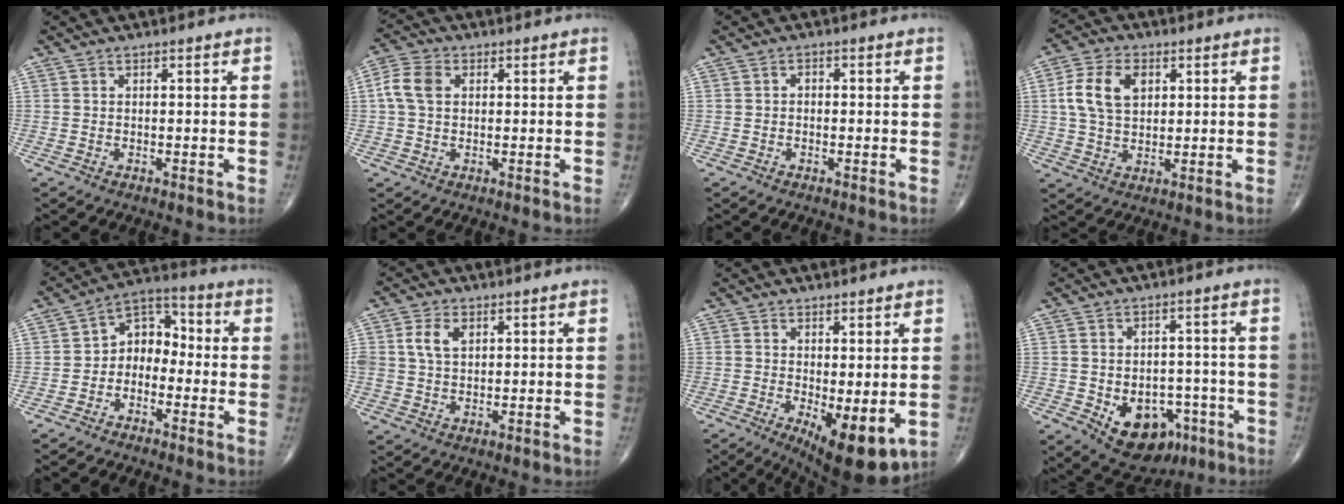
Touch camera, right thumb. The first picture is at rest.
{"total": 5.7, "force": [1.0, 4.0, 4.0], "torque": [-0.090, 0.014, 0.015]}
{"total": 1.1, "force": [-0.1, 0.8, 0.7], "torque": [-0.005, 0.005, -0.006]}
{"total": 9.4, "force": [2.3, 6.1, 6.8], "torque": [-0.126, 0.005, 0.044]}
{"total": 7.8, "force": [-1.9, 5.8, 4.8], "torque": [-0.046, 0.044, -0.053]}
{"total": 4.9, "force": [1.5, 3.2, 3.4], "torque": [-0.062, 0.001, 0.030]}
{"total": 10.0, "force": [-2.1, 3.7, 9.1], "torque": [-0.128, -0.024, -0.019]}
{"total": 12.4, "force": [-5.2, 8.4, 7.5], "torque": [-0.078, 0.025, -0.061]}